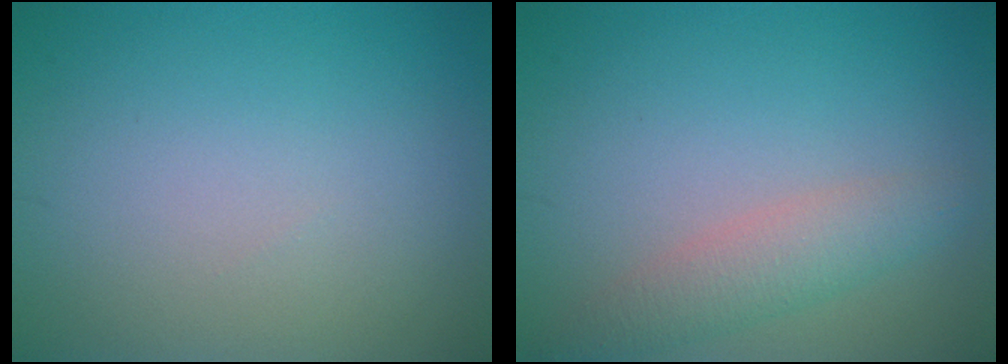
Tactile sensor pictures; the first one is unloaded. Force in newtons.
{"total": 2.9, "press": 2.9, "slide": 0.2}